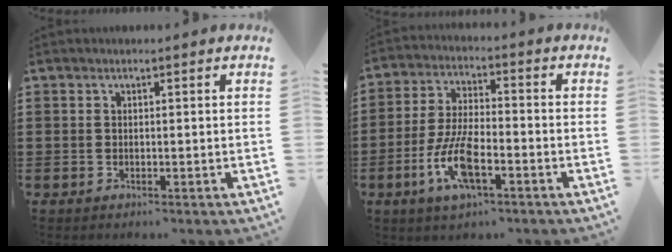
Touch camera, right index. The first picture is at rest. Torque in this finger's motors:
{"motor_torque": [2.14, 0.00, 1.05, 0.21]}